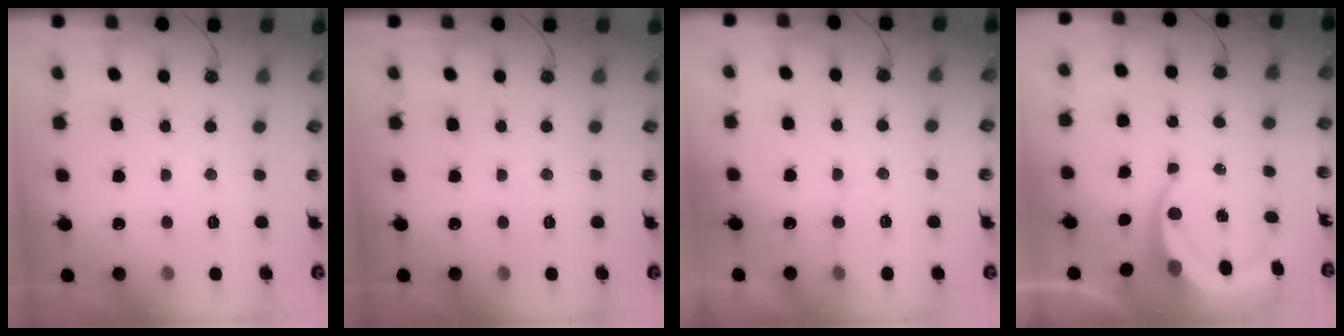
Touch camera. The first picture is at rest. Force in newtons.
{"total": 0.0}
{"total": 3.2, "press": 3.2, "slide": 0.3}
{"total": 7.1, "press": 7.1, "slide": 0.9}